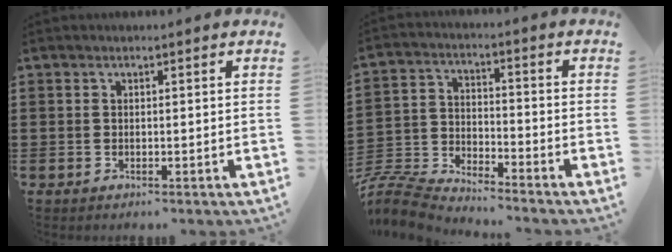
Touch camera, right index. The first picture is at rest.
{"total": 7.6, "force": [-7.5, 0.7, 1.0], "torque": [-0.047, 0.000, -0.158]}